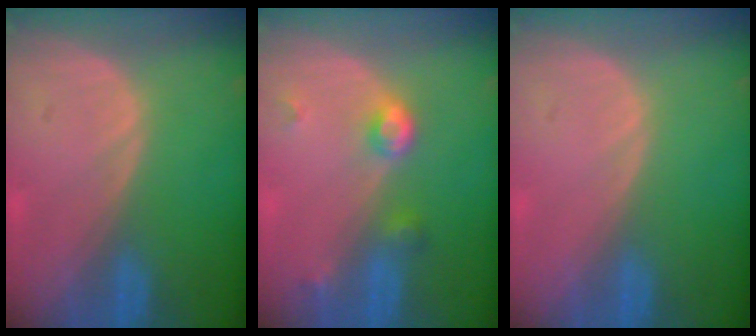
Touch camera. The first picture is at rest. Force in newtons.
{"total": 3.8, "press": 3.5, "slide": 1.5}
{"total": 0.0}